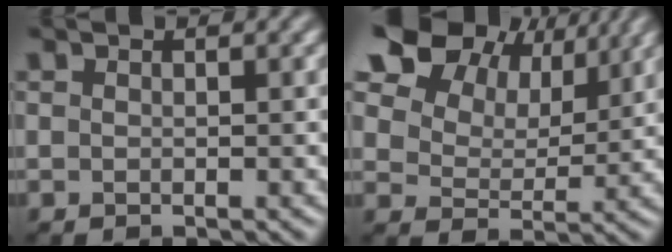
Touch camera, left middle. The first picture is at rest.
{"total": 14.9, "force": [8.6, 9.5, 7.5], "torque": [-0.166, 0.022, 0.175]}